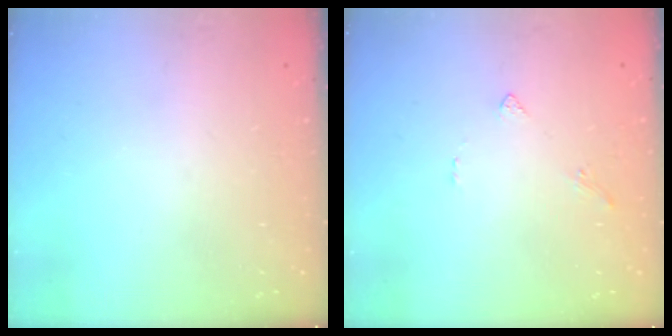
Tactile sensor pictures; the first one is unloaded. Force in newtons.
{"total": 1.6, "press": 1.5, "slide": 0.5}